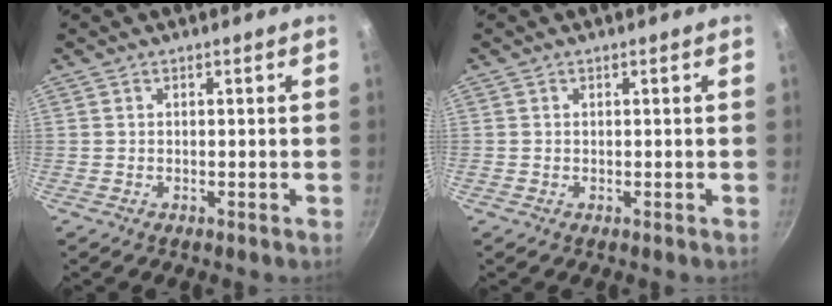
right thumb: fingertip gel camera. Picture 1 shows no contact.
{"total": 0.0}